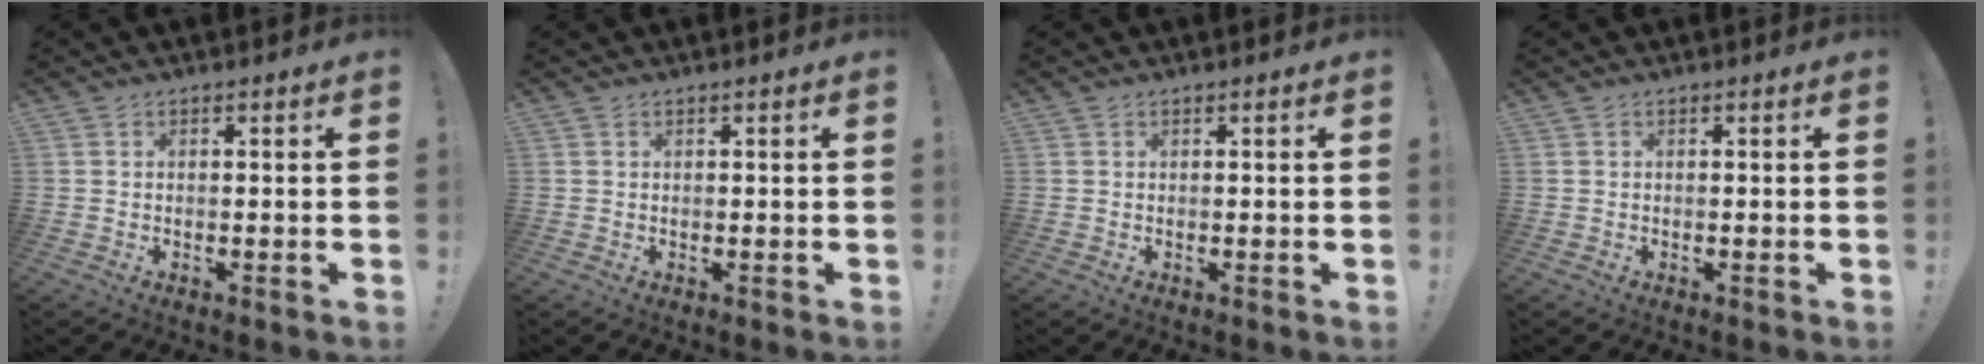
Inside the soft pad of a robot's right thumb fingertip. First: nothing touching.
{"total": 0.0}
{"total": 0.0}
{"total": 0.0}